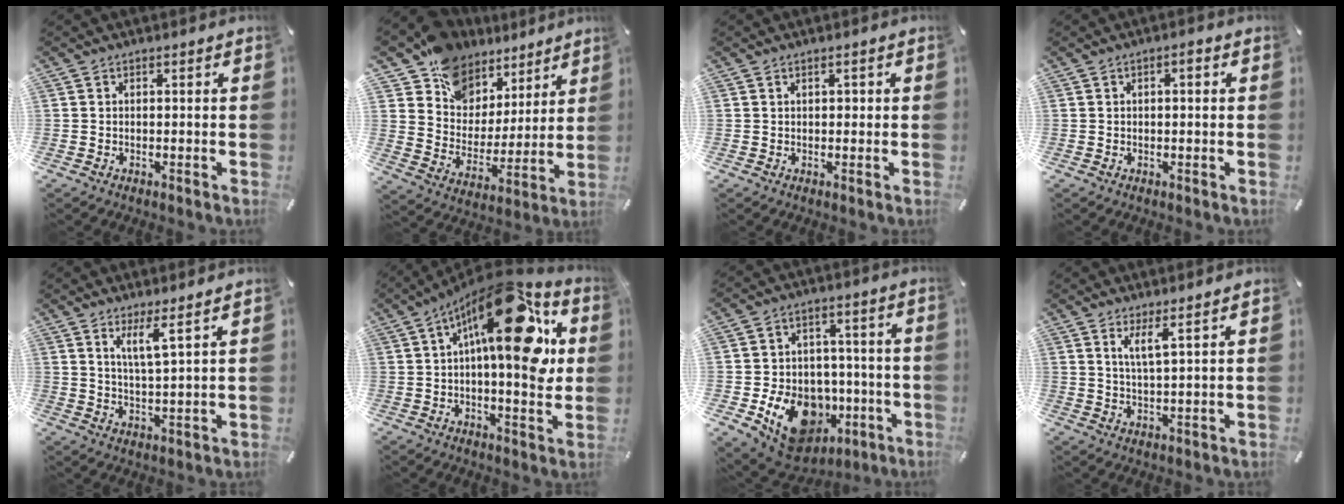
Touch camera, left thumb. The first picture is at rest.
{"total": 11.7, "force": [7.9, 8.6, 0.3], "torque": [-0.020, -0.080, 0.152]}
{"total": 1.1, "force": [0.3, 0.8, 0.7], "torque": [-0.015, 0.006, 0.003]}
{"total": 1.8, "force": [0.3, 0.7, 1.6], "torque": [-0.023, 0.002, 0.002]}
{"total": 5.9, "force": [4.0, -0.2, 4.4], "torque": [-0.089, -0.016, 0.065]}
{"total": 22.5, "force": [8.4, 8.9, 18.9], "torque": [-0.270, -0.055, 0.127]}
{"total": 16.2, "force": [-6.0, 12.5, 8.4], "torque": [-0.112, 0.029, -0.088]}
{"total": 4.5, "force": [3.0, 0.0, 3.4], "torque": [-0.075, -0.010, 0.051]}